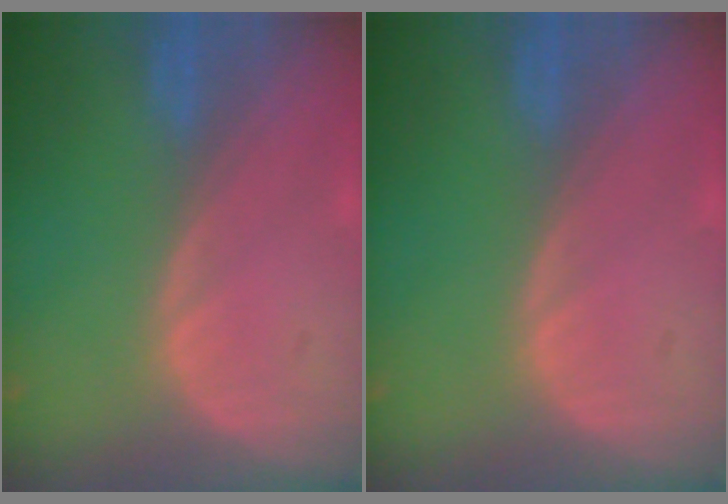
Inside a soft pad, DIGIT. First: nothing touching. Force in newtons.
{"total": 0.0}